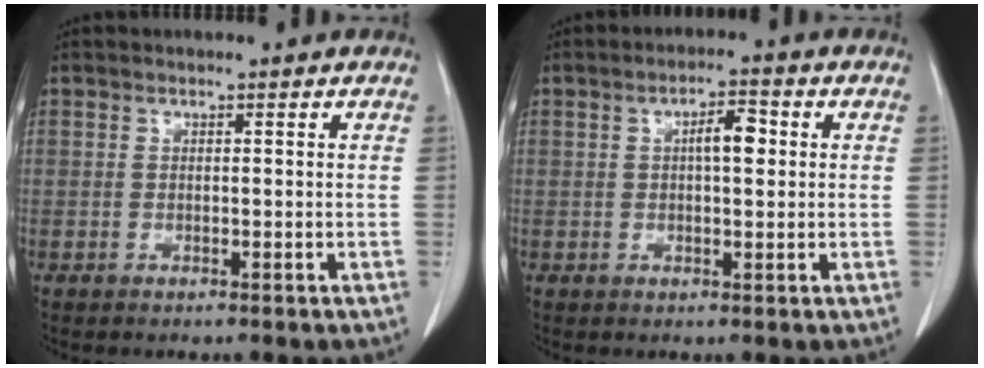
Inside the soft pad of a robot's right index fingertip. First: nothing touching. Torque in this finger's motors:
{"motor_torque": [0.65, 0.12, 0.14, 0.06]}